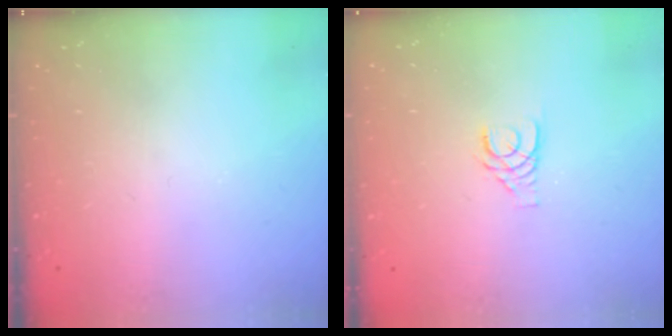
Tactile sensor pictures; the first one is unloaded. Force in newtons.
{"total": 3.8, "press": 3.8, "slide": 0.4}